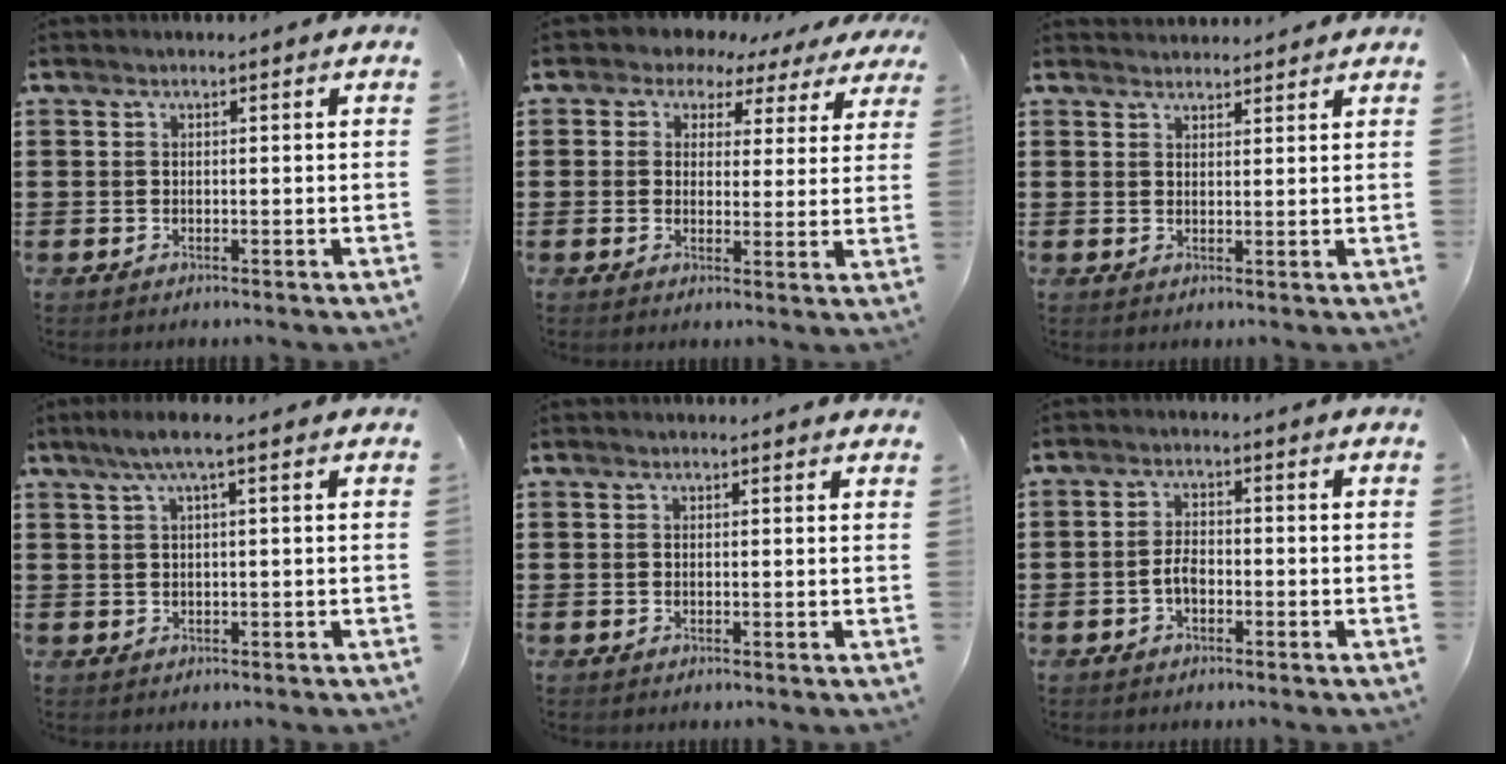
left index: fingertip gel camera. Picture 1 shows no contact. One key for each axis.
{"total": 3.6, "fx": 2.7, "fy": 2.2, "fz": 0.8, "tx": -0.037, "ty": -0.010, "tz": 0.044}
{"total": 2.0, "fx": 2.0, "fy": 0.2, "fz": -0.2, "tx": -0.003, "ty": -0.002, "tz": 0.038}
{"total": 2.9, "fx": 1.2, "fy": 0.0, "fz": 2.6, "tx": -0.053, "ty": 0.001, "tz": 0.019}
{"total": 0.5, "fx": 0.5, "fy": 0.0, "fz": 0.1, "tx": -0.004, "ty": -0.002, "tz": 0.009}
{"total": 2.8, "fx": -1.0, "fy": 1.4, "fz": 2.2, "tx": -0.058, "ty": 0.000, "tz": -0.025}